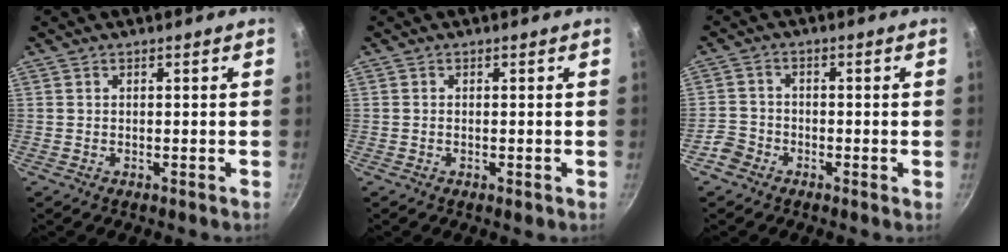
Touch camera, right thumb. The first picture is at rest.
{"total": 1.0, "force": [-0.4, 0.4, 0.9], "torque": [-0.014, -0.001, -0.007]}
{"total": 3.6, "force": [-2.3, 2.5, 1.1], "torque": [-0.014, 0.028, -0.047]}